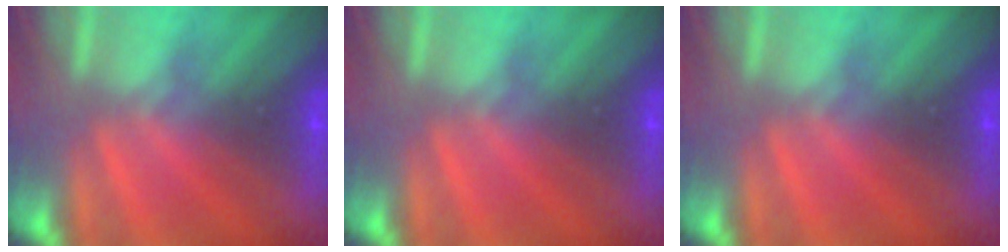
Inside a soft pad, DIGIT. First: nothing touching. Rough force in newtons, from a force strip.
{"total": 0.0}
{"total": 0.0}